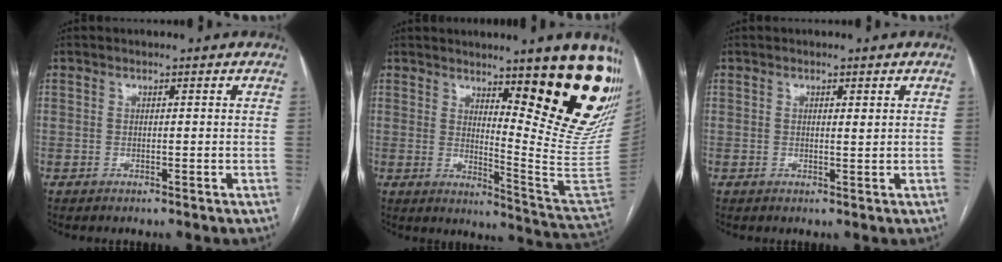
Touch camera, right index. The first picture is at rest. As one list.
[{"total": 18.9, "force": [10.9, 1.2, 15.4], "torque": [-0.161, -0.046, 0.143]}, {"total": 0.8, "force": [0.3, 0.1, 0.7], "torque": [-0.015, -0.001, 0.005]}]